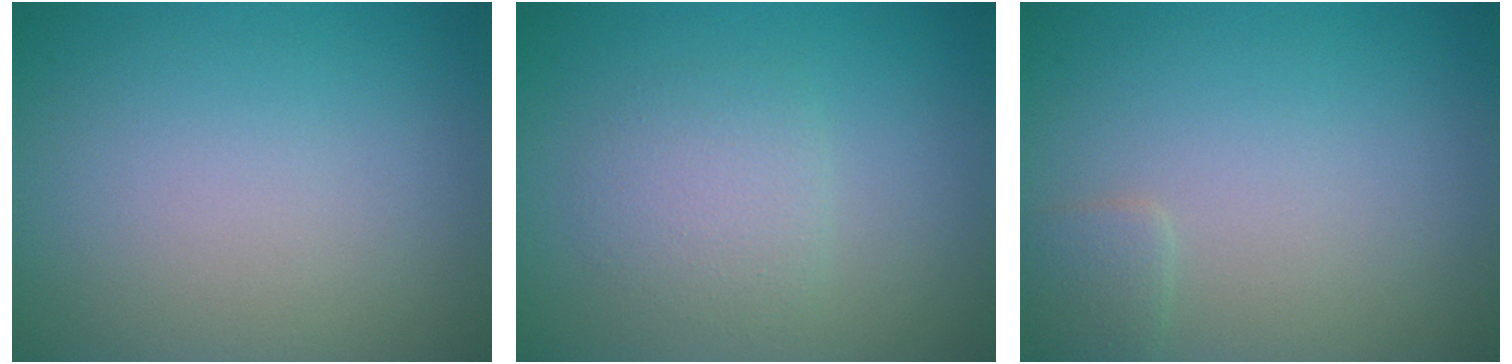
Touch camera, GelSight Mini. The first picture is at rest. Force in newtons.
{"total": 2.3, "press": 2.3, "slide": 0.1}
{"total": 1.1, "press": 1.1, "slide": 0.1}